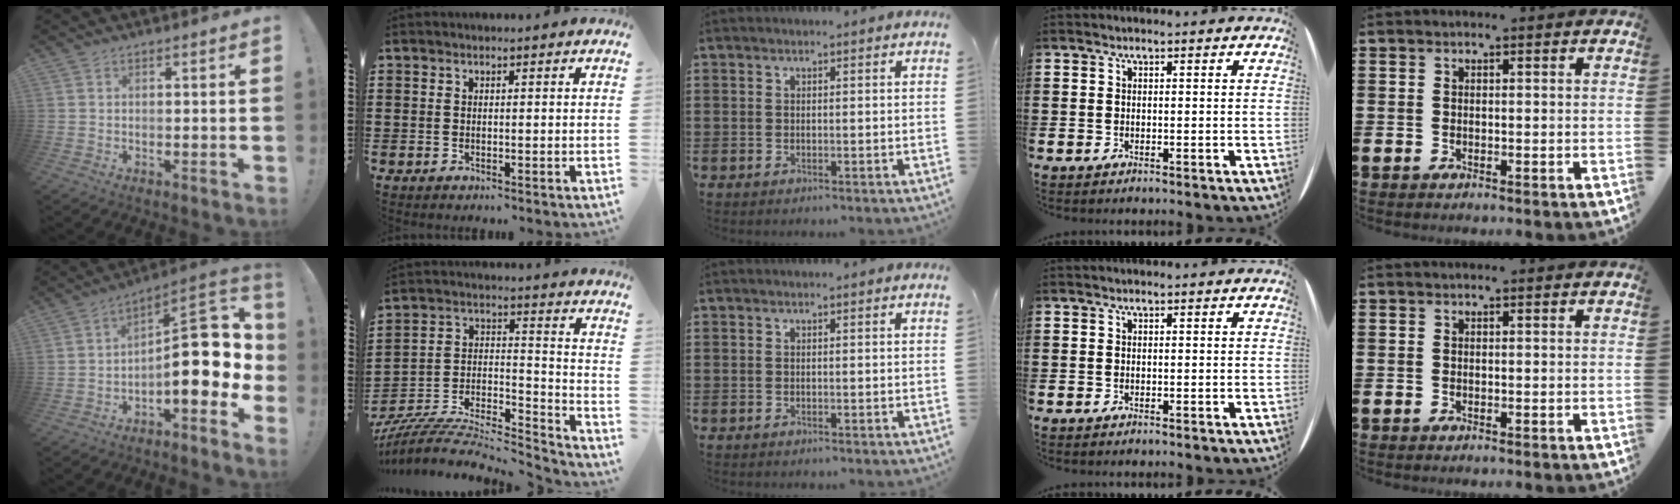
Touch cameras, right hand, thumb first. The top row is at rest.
{"thumb": {"total": 17.7, "force": [-1.1, 7.4, 16.1], "torque": [-0.221, 0.007, -0.010]}, "index": {"total": 7.3, "force": [-6.7, 1.7, 2.3], "torque": [-0.047, -0.004, -0.134]}}